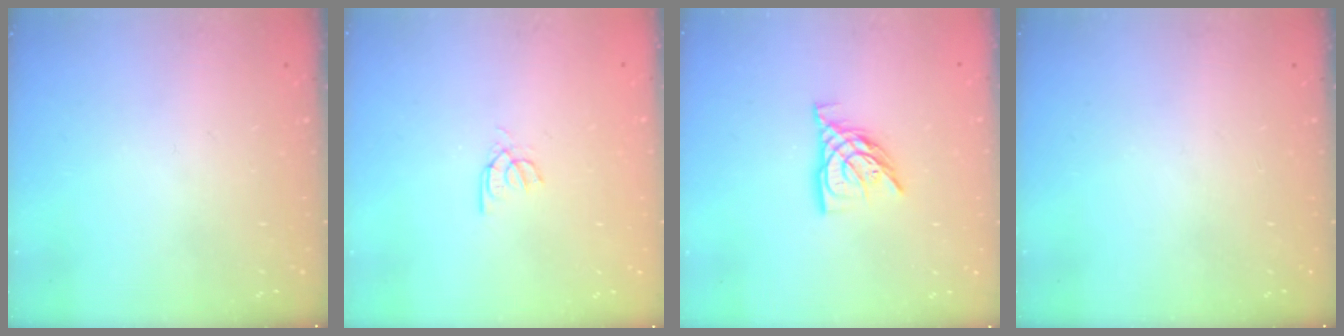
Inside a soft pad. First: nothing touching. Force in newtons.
{"total": 3.6, "press": 3.5, "slide": 0.4}
{"total": 9.2, "press": 9.1, "slide": 0.9}
{"total": 0.0}